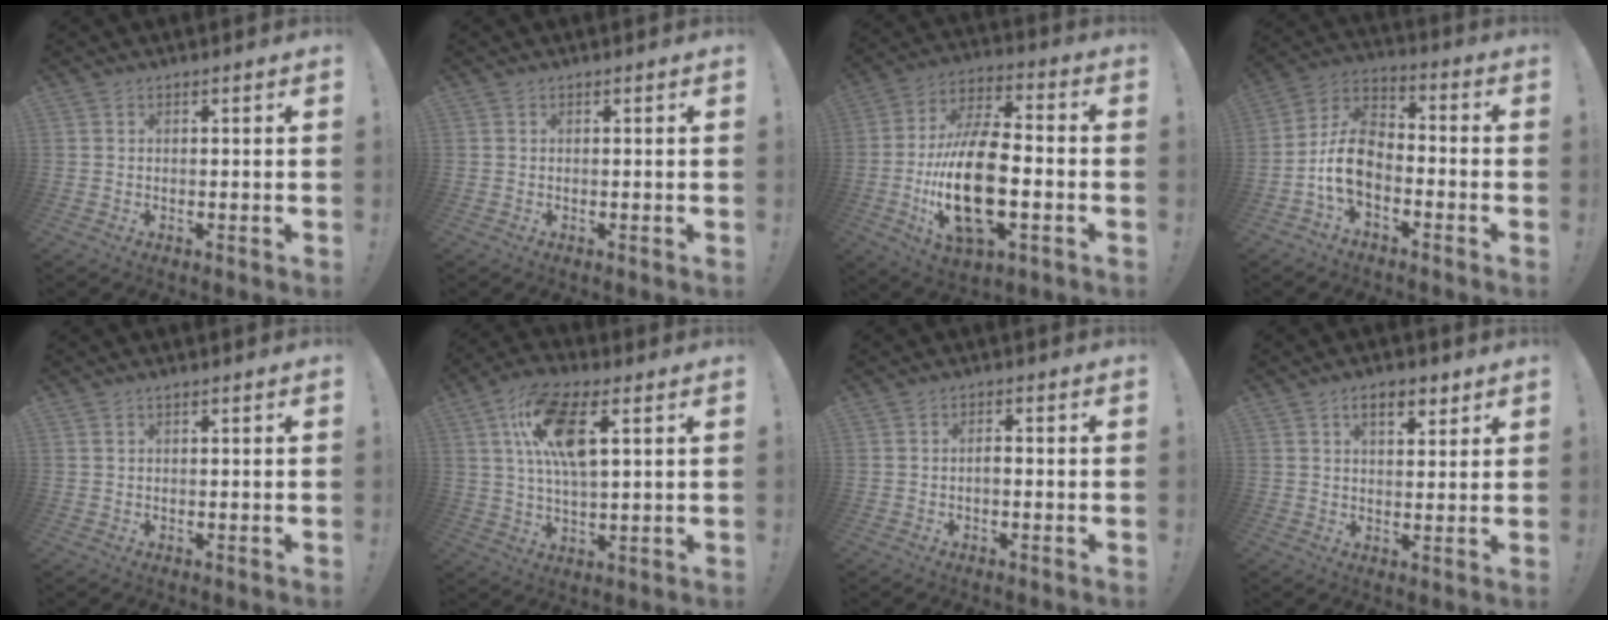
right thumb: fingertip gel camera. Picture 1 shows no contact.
{"total": 0.0}
{"total": 22.2, "force": [-4.6, 10.5, 19.0], "torque": [-0.378, 0.011, -0.074]}
{"total": 11.6, "force": [-4.4, 7.6, 7.5], "torque": [-0.141, 0.021, -0.080]}
{"total": 0.8, "force": [0.6, 0.0, 0.6], "torque": [-0.020, 0.004, 0.012]}
{"total": 15.0, "force": [5.1, 6.5, 12.5], "torque": [-0.230, 0.000, 0.088]}
{"total": 1.6, "force": [-0.8, 0.7, 1.3], "torque": [-0.032, 0.009, -0.013]}
{"total": 6.1, "force": [3.4, 3.0, 4.1], "torque": [-0.058, -0.006, 0.057]}